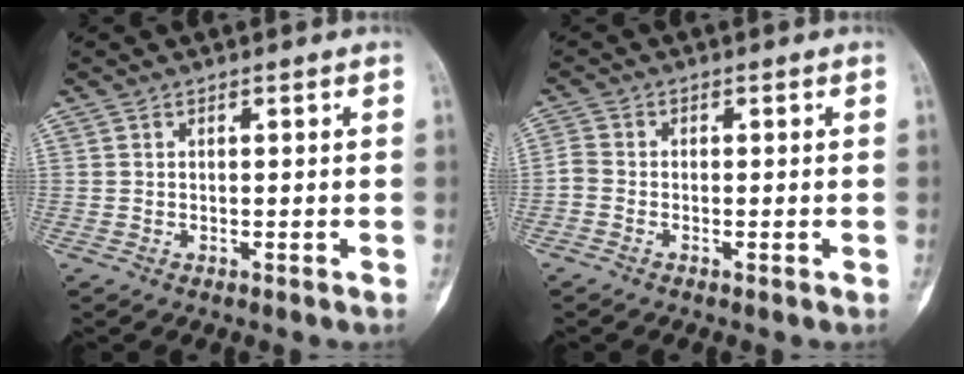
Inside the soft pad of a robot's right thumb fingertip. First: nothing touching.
{"total": 2.1, "force": [-1.0, 1.5, 1.1], "torque": [-0.021, 0.004, -0.031]}